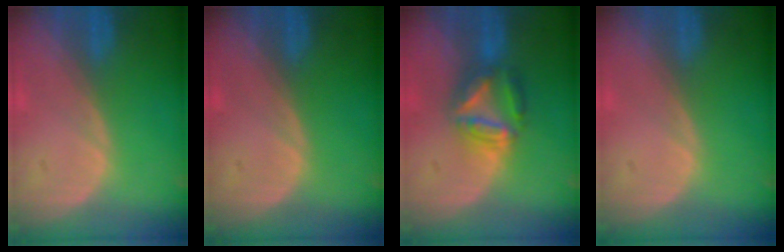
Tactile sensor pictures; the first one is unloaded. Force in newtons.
{"total": 0.0}
{"total": 6.6, "press": 6.2, "slide": 2.5}
{"total": 0.0}